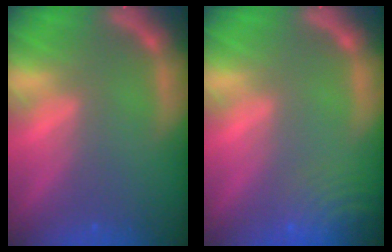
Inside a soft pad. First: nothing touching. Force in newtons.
{"total": 8.5}